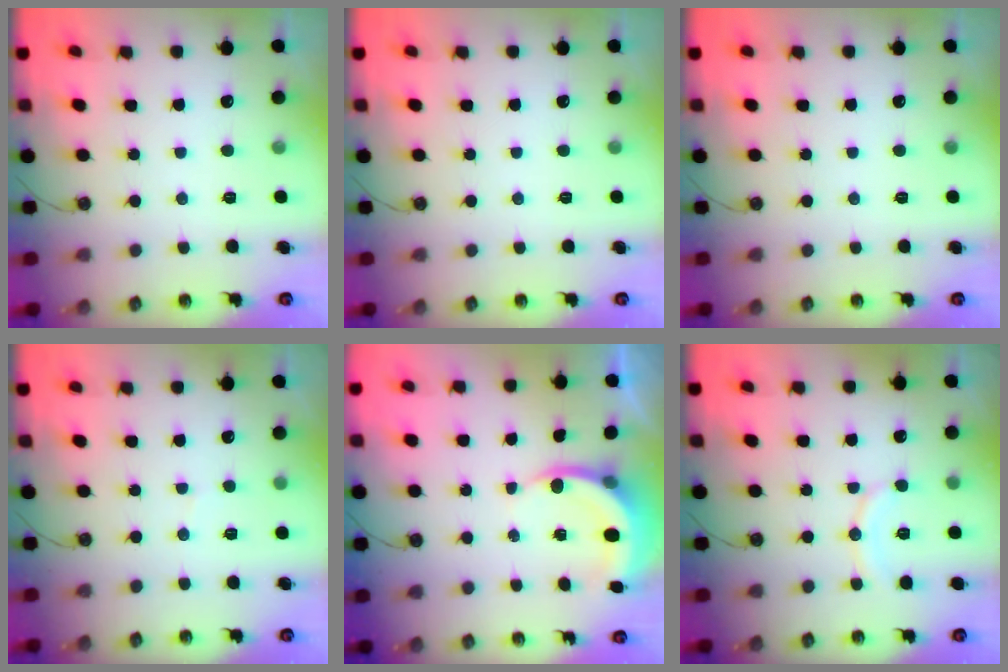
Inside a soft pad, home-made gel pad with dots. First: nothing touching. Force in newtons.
{"total": 0.0}
{"total": 0.0}
{"total": 2.6, "press": 2.6, "slide": 0.2}
{"total": 4.5, "press": 4.5, "slide": 0.5}
{"total": 8.9, "press": 8.9, "slide": 1.0}